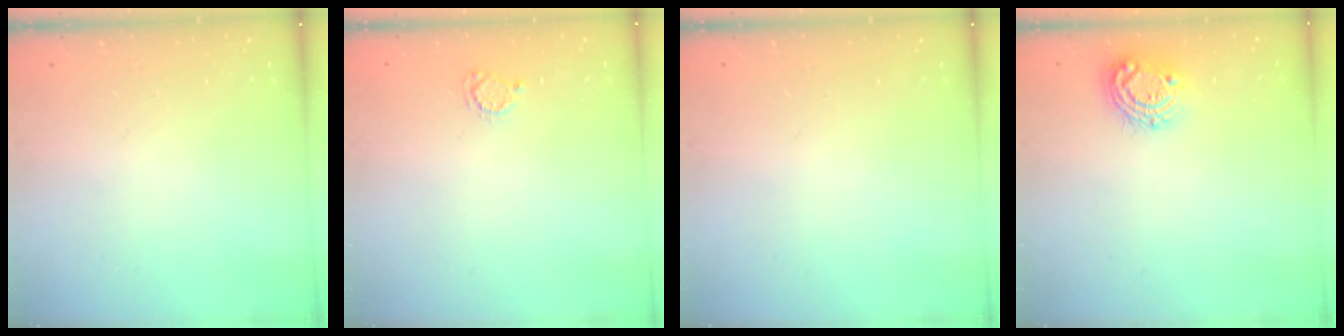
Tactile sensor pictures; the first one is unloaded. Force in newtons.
{"total": 3.9, "press": 3.8, "slide": 0.4}
{"total": 0.0}
{"total": 9.2, "press": 9.2, "slide": 0.4}